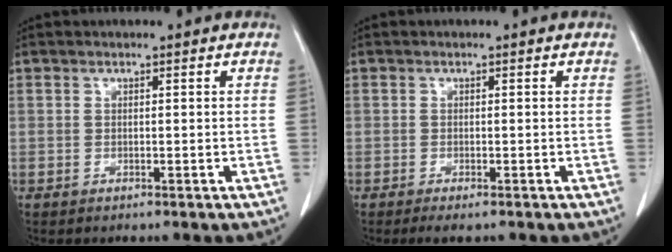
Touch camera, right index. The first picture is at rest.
{"total": 2.0, "force": [-1.4, 0.5, 1.3], "torque": [-0.015, -0.002, -0.017]}